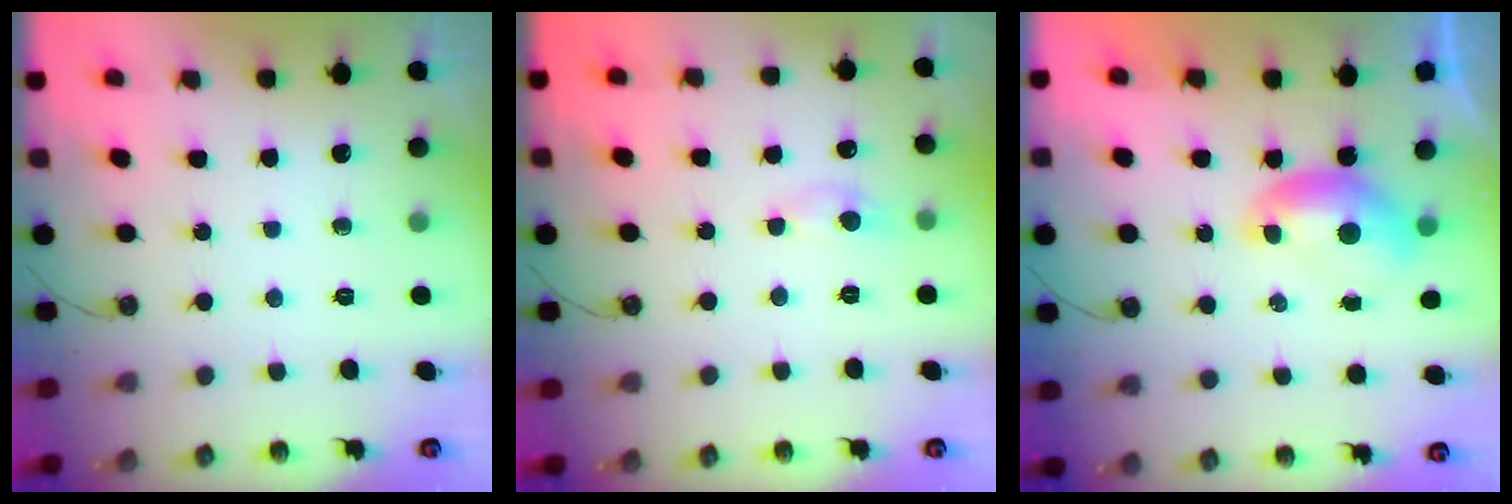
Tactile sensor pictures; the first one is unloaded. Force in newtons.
{"total": 1.3, "press": 1.3, "slide": 0.3}
{"total": 0.0}